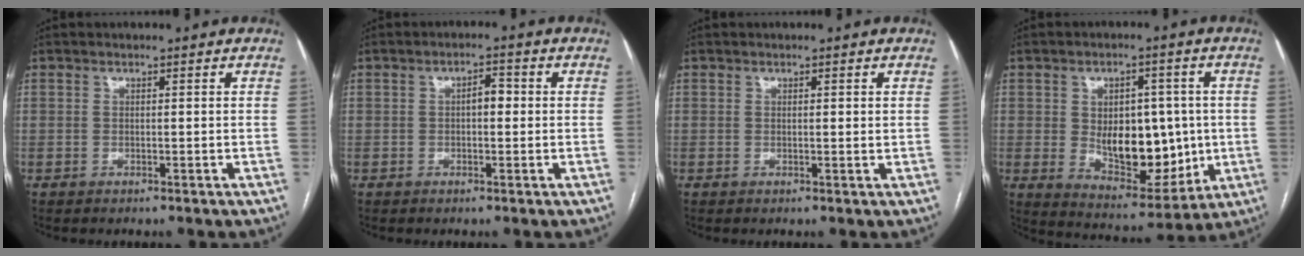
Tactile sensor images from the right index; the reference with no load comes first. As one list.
[{"total": 2.7, "force": [0.1, 1.2, 2.4], "torque": [-0.034, 0.013, -0.001]}, {"total": 0.7, "force": [0.3, 0.1, 0.6], "torque": [-0.010, -0.001, 0.004]}, {"total": 13.1, "force": [-0.1, 7.3, 10.8], "torque": [-0.160, 0.002, 0.017]}]